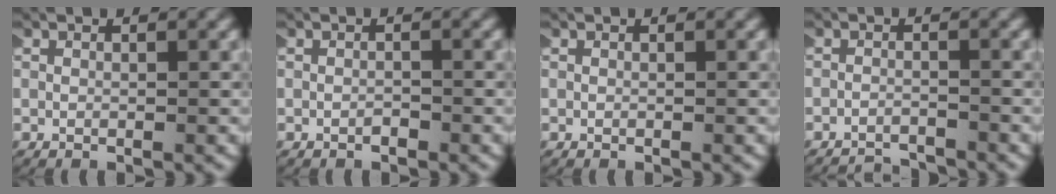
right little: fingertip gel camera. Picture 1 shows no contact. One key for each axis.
{"total": 0.6, "fx": -0.6, "fy": 0.1, "fz": -0.2, "tx": -0.003, "ty": -0.002, "tz": -0.007}
{"total": 0.0}
{"total": 3.3, "fx": -3.3, "fy": 0.3, "fz": 0.1, "tx": -0.005, "ty": -0.015, "tz": -0.051}